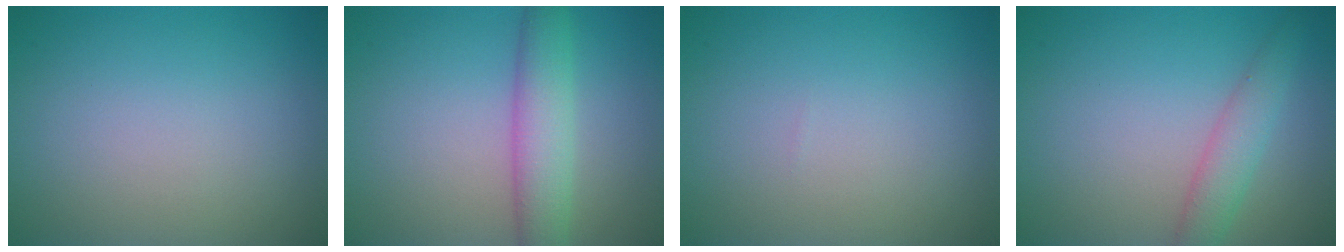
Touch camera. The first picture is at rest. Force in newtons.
{"total": 4.2, "press": 4.2, "slide": 0.3}
{"total": 0.0}
{"total": 2.7, "press": 2.7, "slide": 0.2}